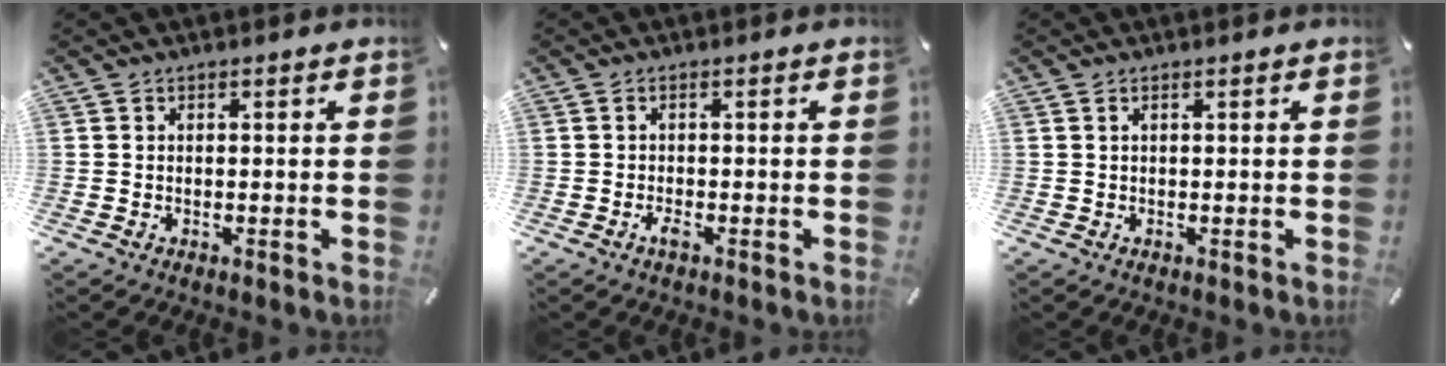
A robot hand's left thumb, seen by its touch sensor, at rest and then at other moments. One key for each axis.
{"total": 1.8, "fx": -0.9, "fy": 0.4, "fz": 1.5, "tx": -0.035, "ty": -0.002, "tz": -0.019}
{"total": 0.5, "fx": 0.1, "fy": 0.1, "fz": 0.5, "tx": -0.010, "ty": 0.000, "tz": 0.002}